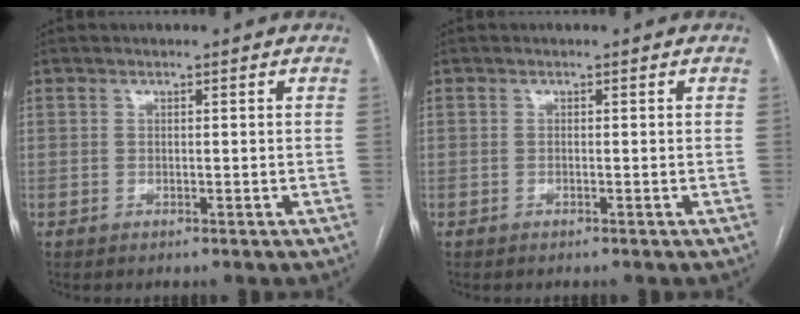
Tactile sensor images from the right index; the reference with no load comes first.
{"total": 0.0}